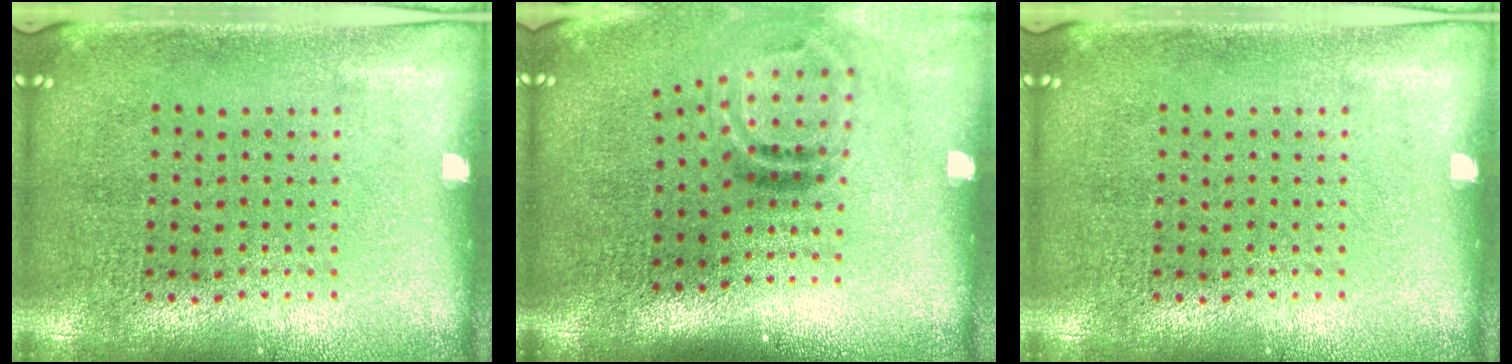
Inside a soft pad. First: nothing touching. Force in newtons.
{"total": 2.0, "press": 1.2, "slide": 1.6}
{"total": 0.0}